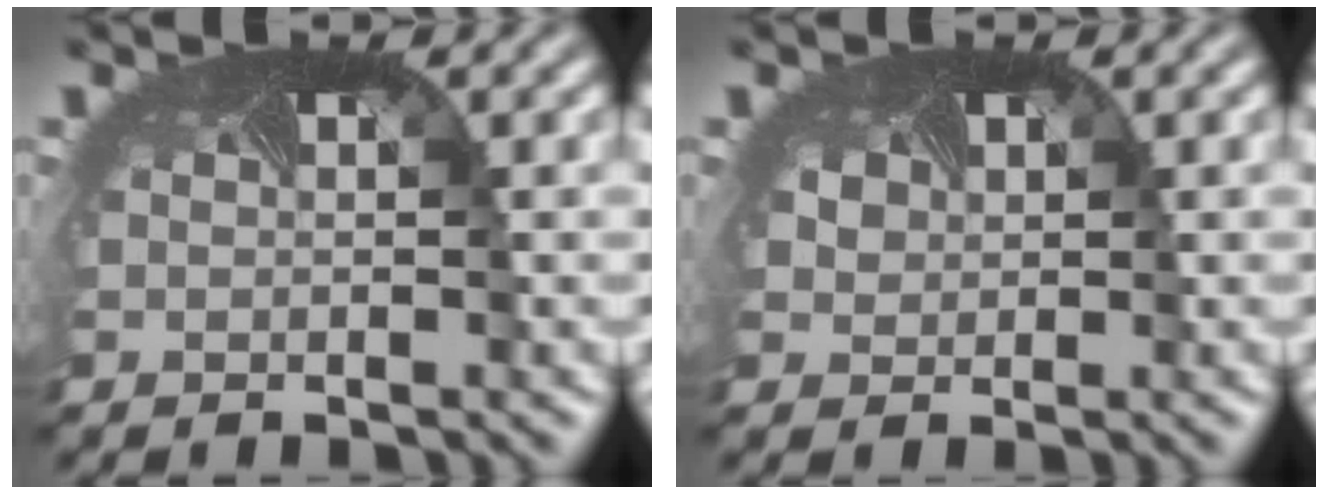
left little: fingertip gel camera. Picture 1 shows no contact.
{"total": 1.8, "force": [0.6, 1.6, 0.6], "torque": [-0.019, 0.006, 0.006]}